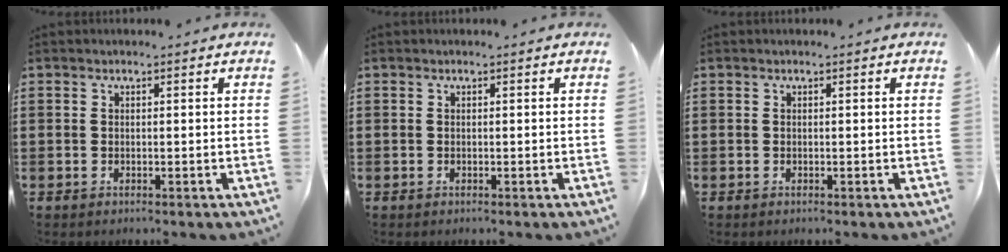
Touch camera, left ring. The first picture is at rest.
{"total": 0.0}
{"total": 0.0}